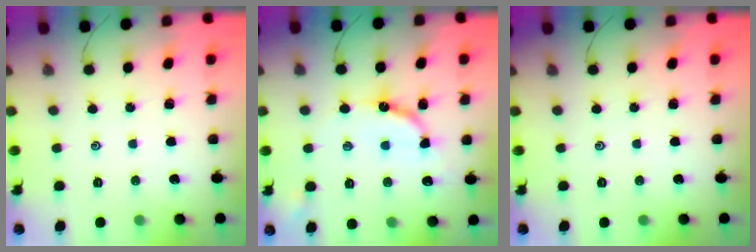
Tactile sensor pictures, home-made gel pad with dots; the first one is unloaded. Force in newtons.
{"total": 10.2, "press": 10.2, "slide": 0.6}
{"total": 0.0}